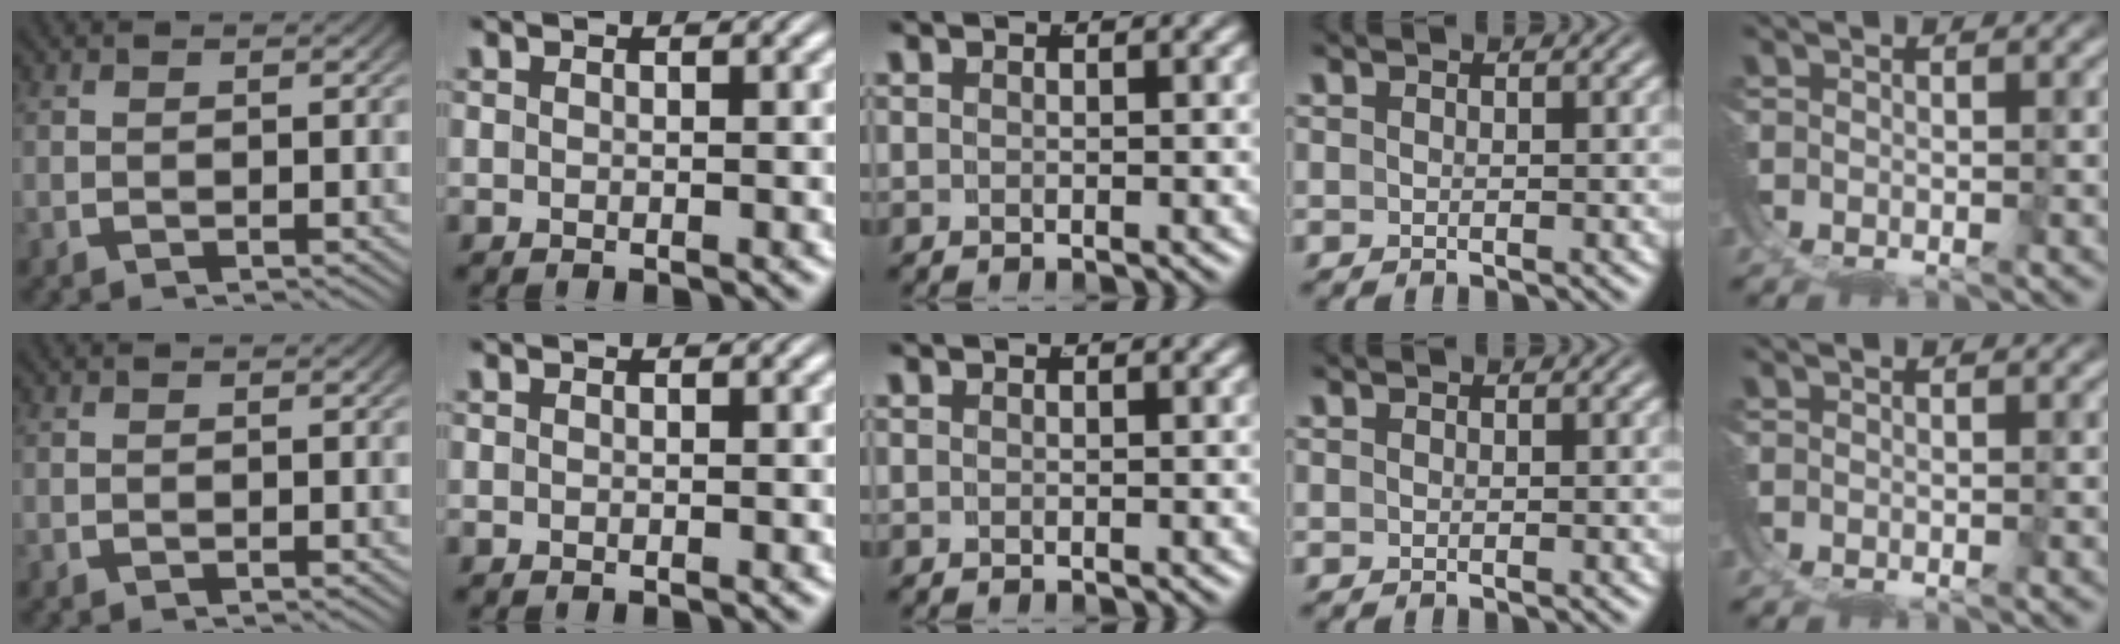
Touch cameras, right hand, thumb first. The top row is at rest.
{}